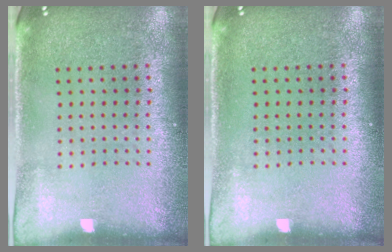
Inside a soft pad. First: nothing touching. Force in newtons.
{"total": 0.0}